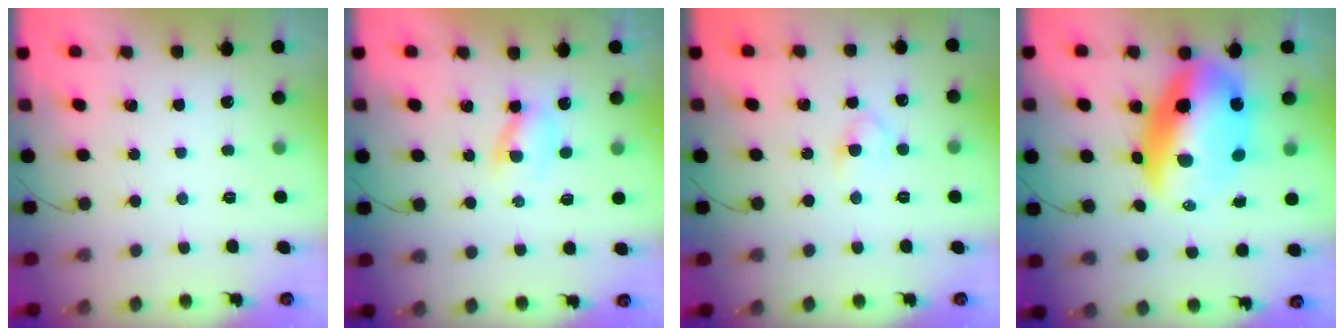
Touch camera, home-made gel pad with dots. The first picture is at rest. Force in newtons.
{"total": 2.3, "press": 2.0, "slide": 1.1}
{"total": 2.4, "press": 2.1, "slide": 1.1}
{"total": 17.2, "press": 16.8, "slide": 3.5}